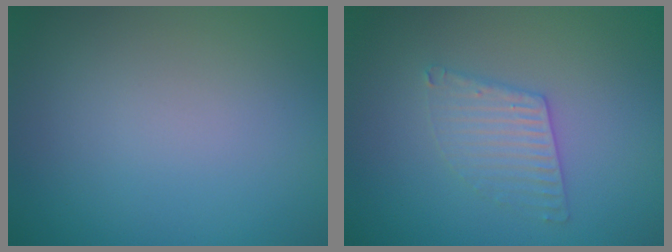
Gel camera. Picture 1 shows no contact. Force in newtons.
{"total": 2.5, "press": 2.5, "slide": 0.2}